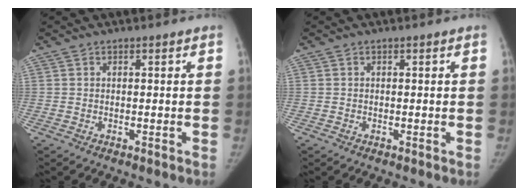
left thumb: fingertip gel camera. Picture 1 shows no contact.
{"total": 0.0}